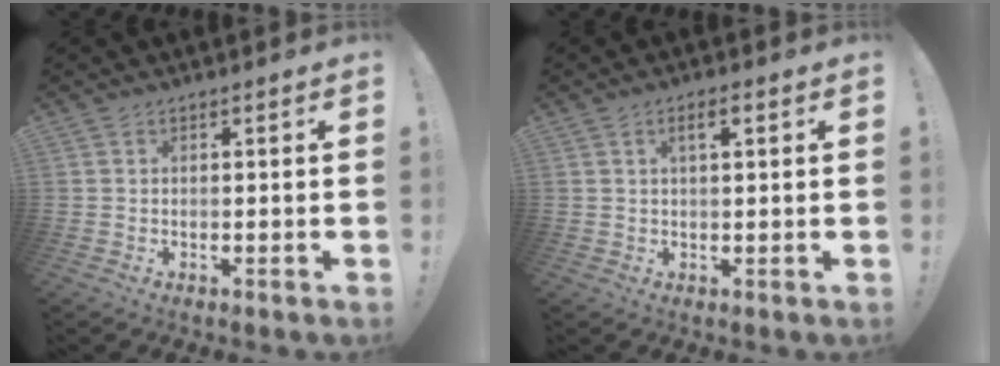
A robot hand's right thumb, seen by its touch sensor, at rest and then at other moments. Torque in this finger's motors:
{"motor_torque": [-0.10, 0.10, 0.39, 0.30, -0.03]}